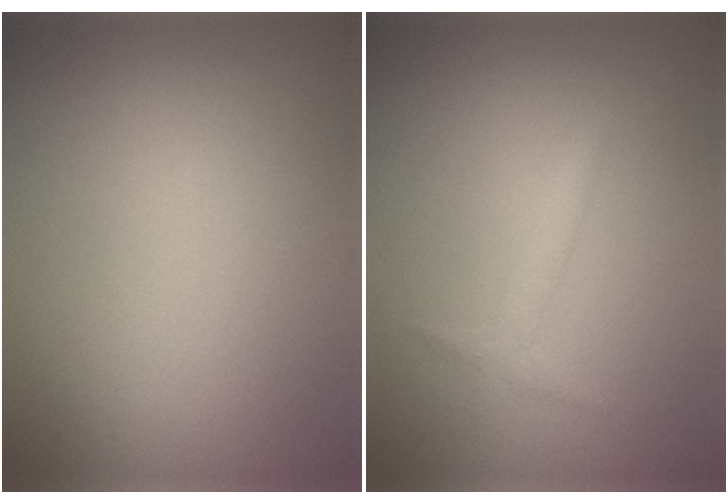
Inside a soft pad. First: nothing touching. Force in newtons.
{"total": 1.1, "press": 1.1, "slide": 0.1}